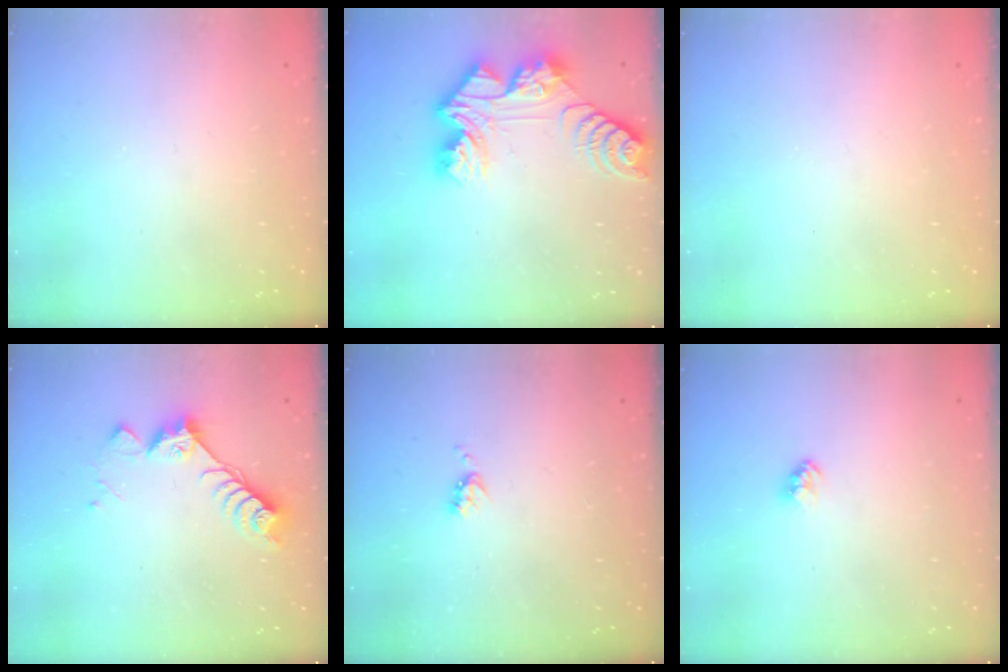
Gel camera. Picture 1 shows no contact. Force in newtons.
{"total": 13.7, "press": 13.7, "slide": 1.1}
{"total": 0.0}
{"total": 9.8, "press": 9.7, "slide": 1.1}
{"total": 3.9, "press": 3.8, "slide": 0.6}
{"total": 2.3, "press": 2.3, "slide": 0.1}